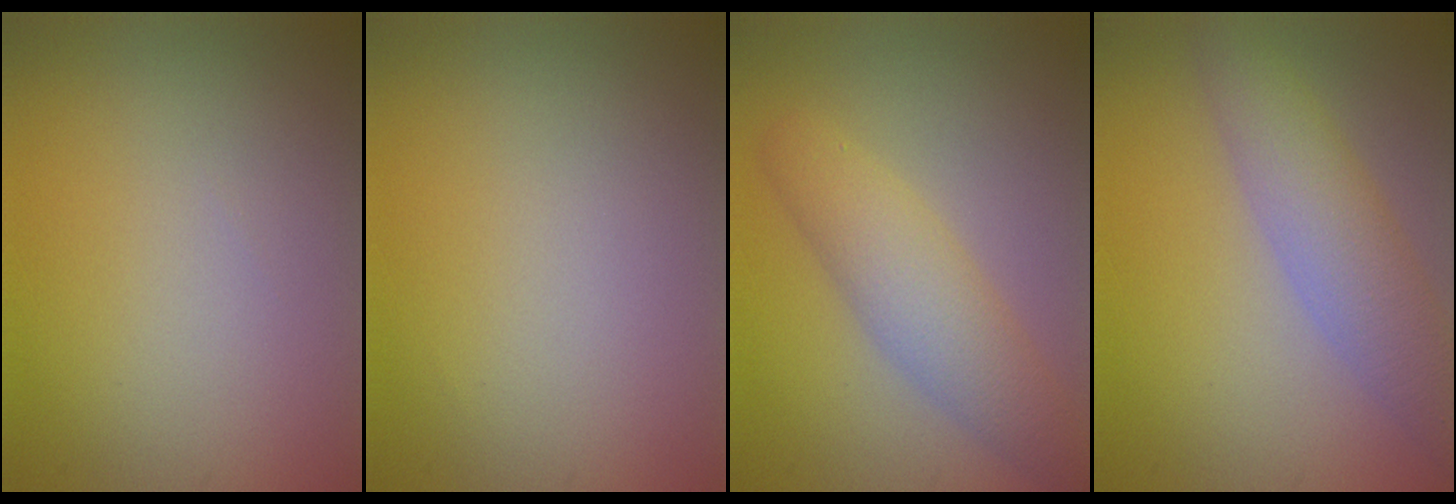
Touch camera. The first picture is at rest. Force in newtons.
{"total": 0.0}
{"total": 4.5, "press": 4.5, "slide": 0.2}
{"total": 4.7, "press": 4.7, "slide": 0.2}